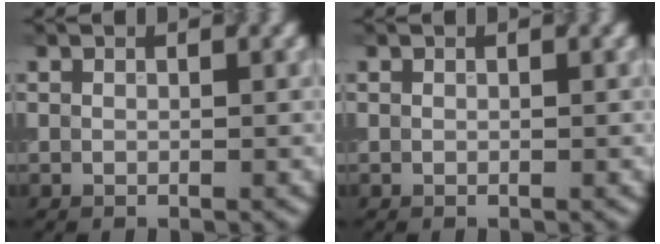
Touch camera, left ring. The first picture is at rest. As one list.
[{"total": 0.0}]